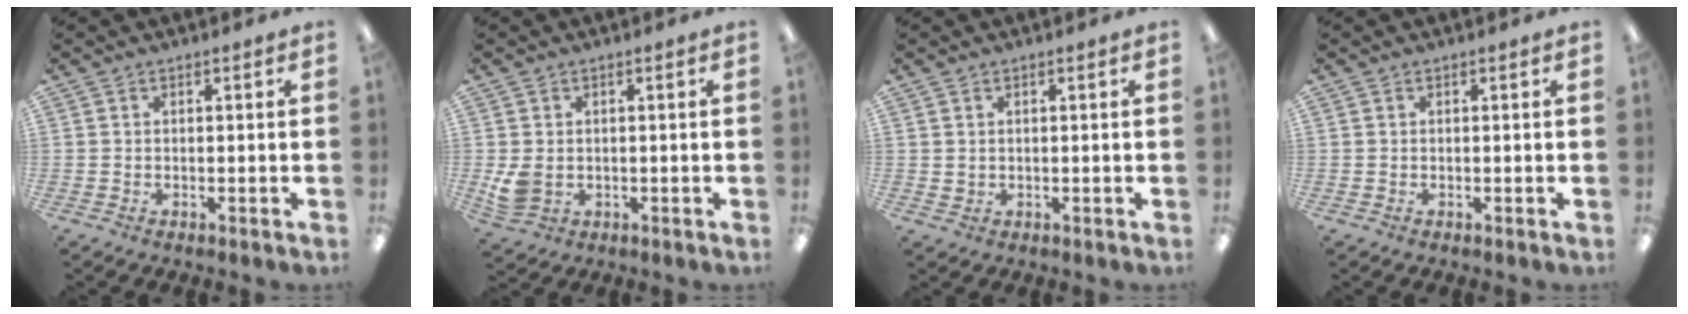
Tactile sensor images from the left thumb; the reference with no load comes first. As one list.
[{"total": 4.4, "force": [0.1, 3.4, 2.8], "torque": [-0.056, -0.002, 0.001]}, {"total": 0.9, "force": [0.8, 0.5, 0.2], "torque": [-0.004, 0.002, 0.014]}, {"total": 0.0}]